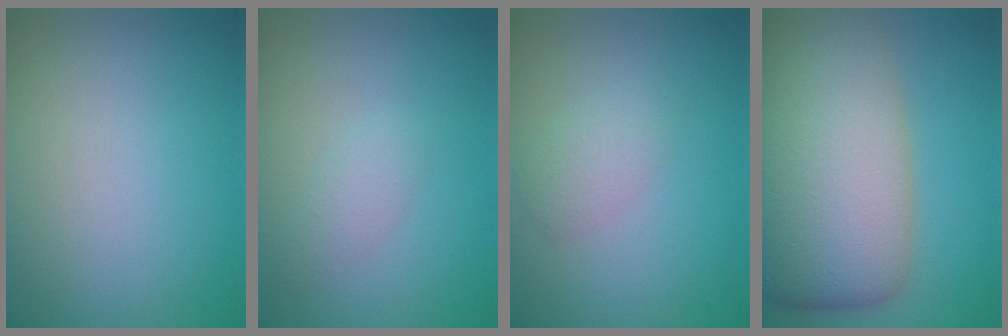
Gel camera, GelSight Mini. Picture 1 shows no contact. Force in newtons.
{"total": 1.3, "press": 1.3, "slide": 0.0}
{"total": 2.0, "press": 2.0, "slide": 0.0}
{"total": 12.8, "press": 12.8, "slide": 0.5}